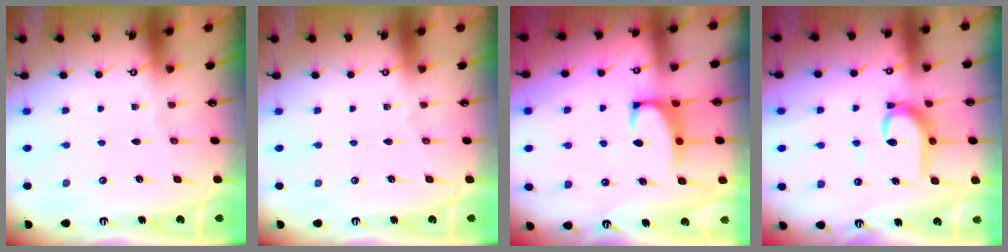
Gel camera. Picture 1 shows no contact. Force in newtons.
{"total": 0.0}
{"total": 2.4, "press": 2.3, "slide": 0.7}
{"total": 10.5, "press": 10.5, "slide": 0.7}